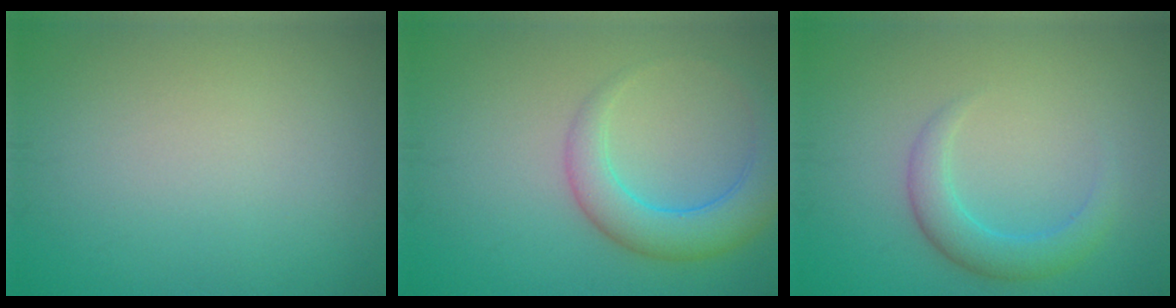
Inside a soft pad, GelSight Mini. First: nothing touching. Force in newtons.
{"total": 4.7, "press": 4.7, "slide": 0.3}
{"total": 3.0, "press": 3.0, "slide": 0.1}